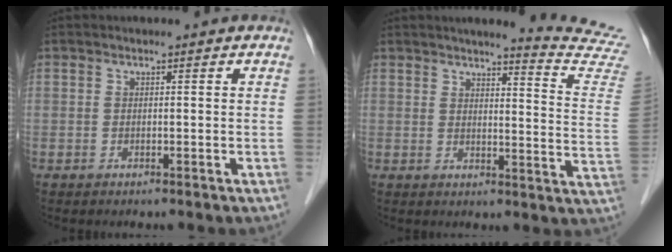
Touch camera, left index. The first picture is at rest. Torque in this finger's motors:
{"motor_torque": [0.88, -1.25, 0.11, -0.01]}